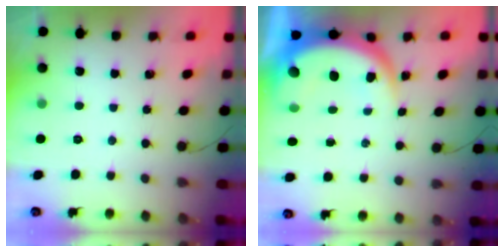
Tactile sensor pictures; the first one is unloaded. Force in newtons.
{"total": 9.1, "press": 9.1, "slide": 0.7}